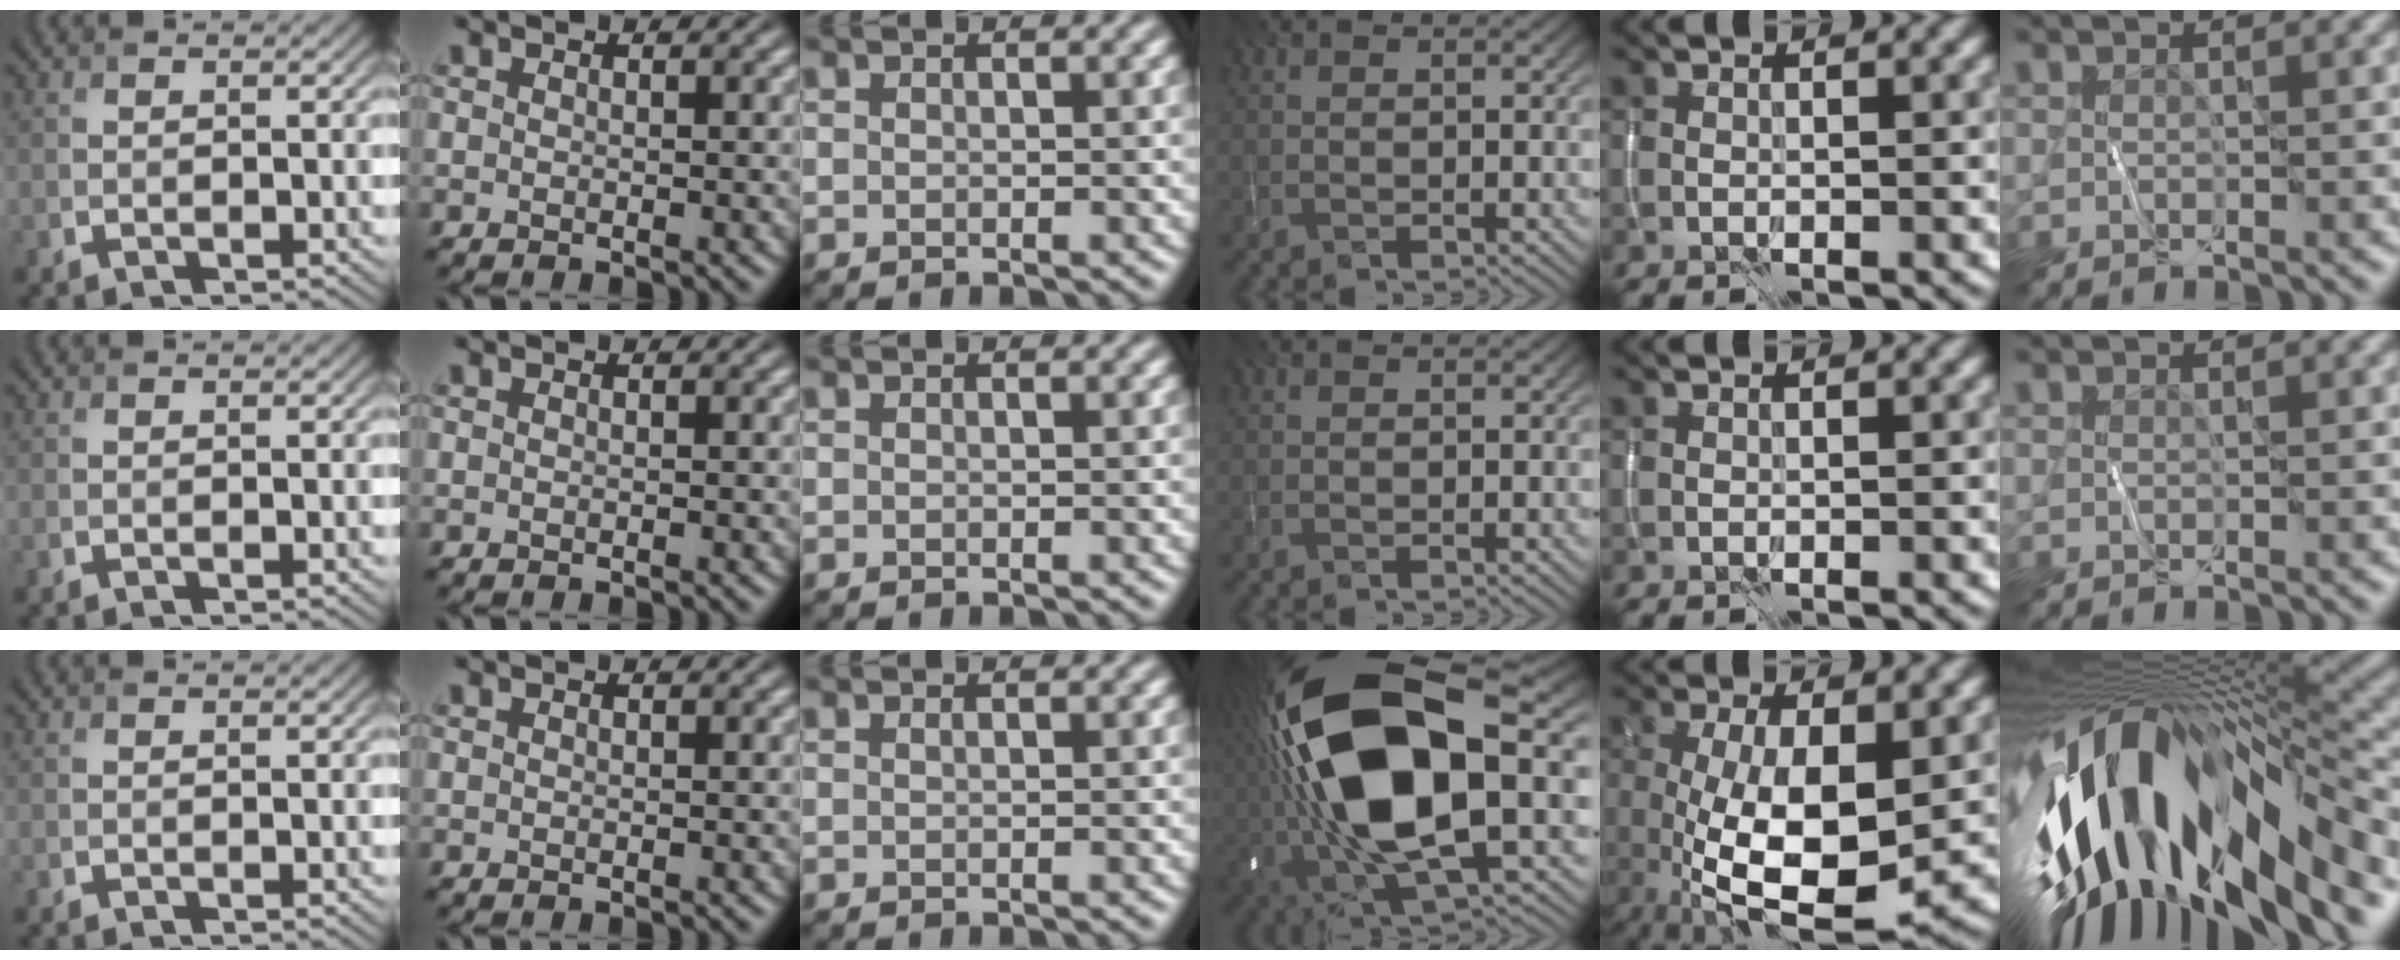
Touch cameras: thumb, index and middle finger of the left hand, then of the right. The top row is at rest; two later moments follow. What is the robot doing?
{"motion": "wipe", "object": "whiteboard"}